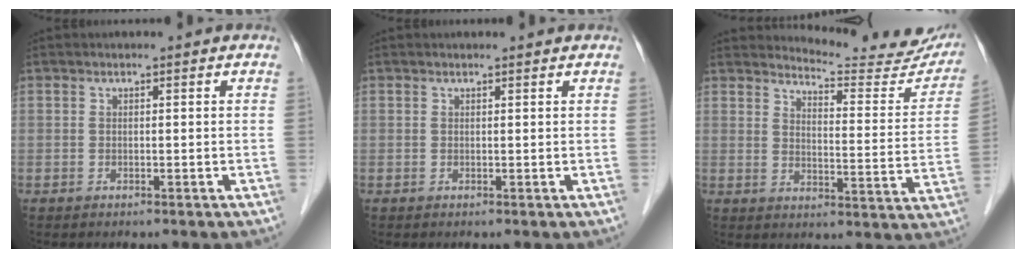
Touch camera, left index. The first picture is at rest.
{"total": 1.4, "force": [1.4, 0.2, 0.1], "torque": [-0.011, 0.007, 0.017]}
{"total": 16.4, "force": [15.9, 2.0, 3.5], "torque": [-0.033, -0.084, 0.176]}